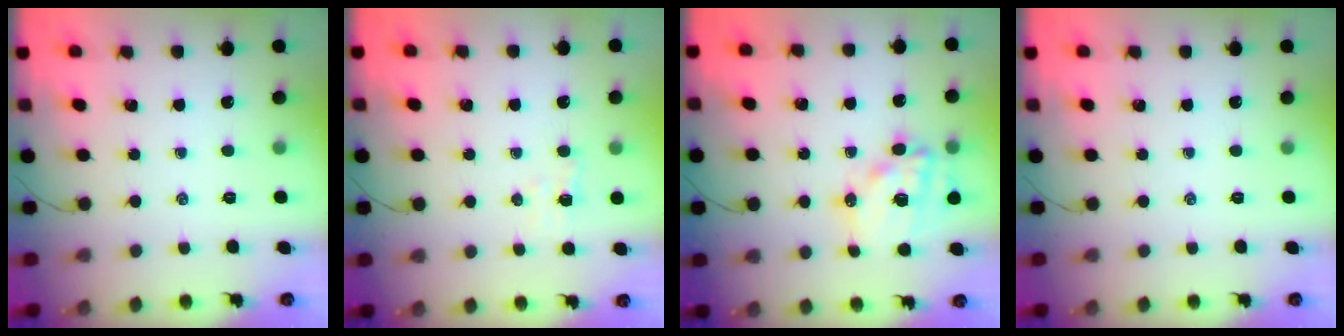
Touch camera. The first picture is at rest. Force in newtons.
{"total": 3.6, "press": 3.4, "slide": 1.1}
{"total": 14.5, "press": 14.1, "slide": 3.3}
{"total": 0.0}